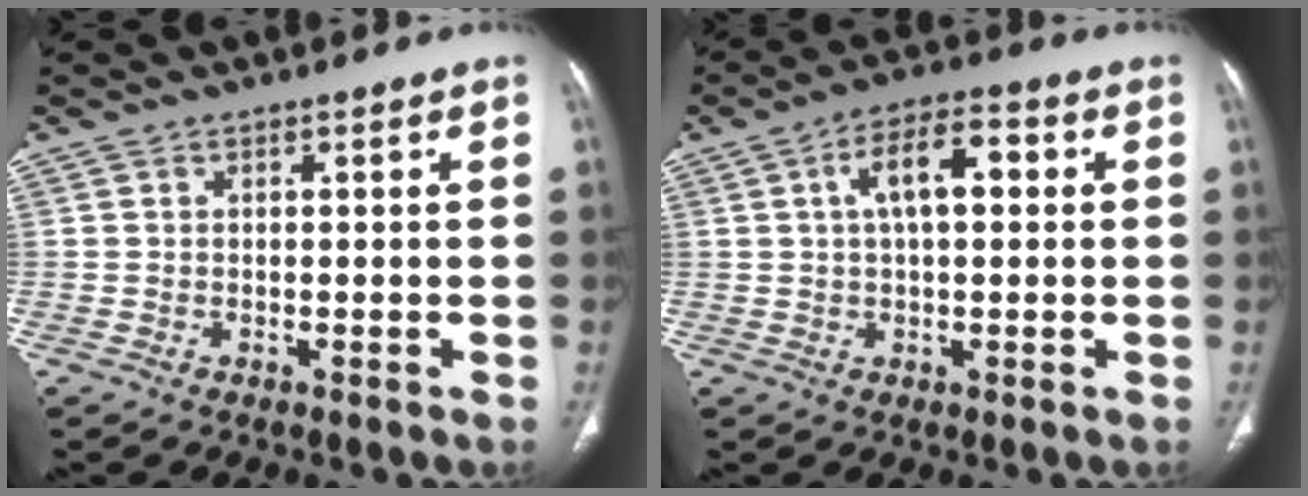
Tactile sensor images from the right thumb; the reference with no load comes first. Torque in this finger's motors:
{"motor_torque": [0.73, 1.11, 0.76, -0.64, 0.04]}